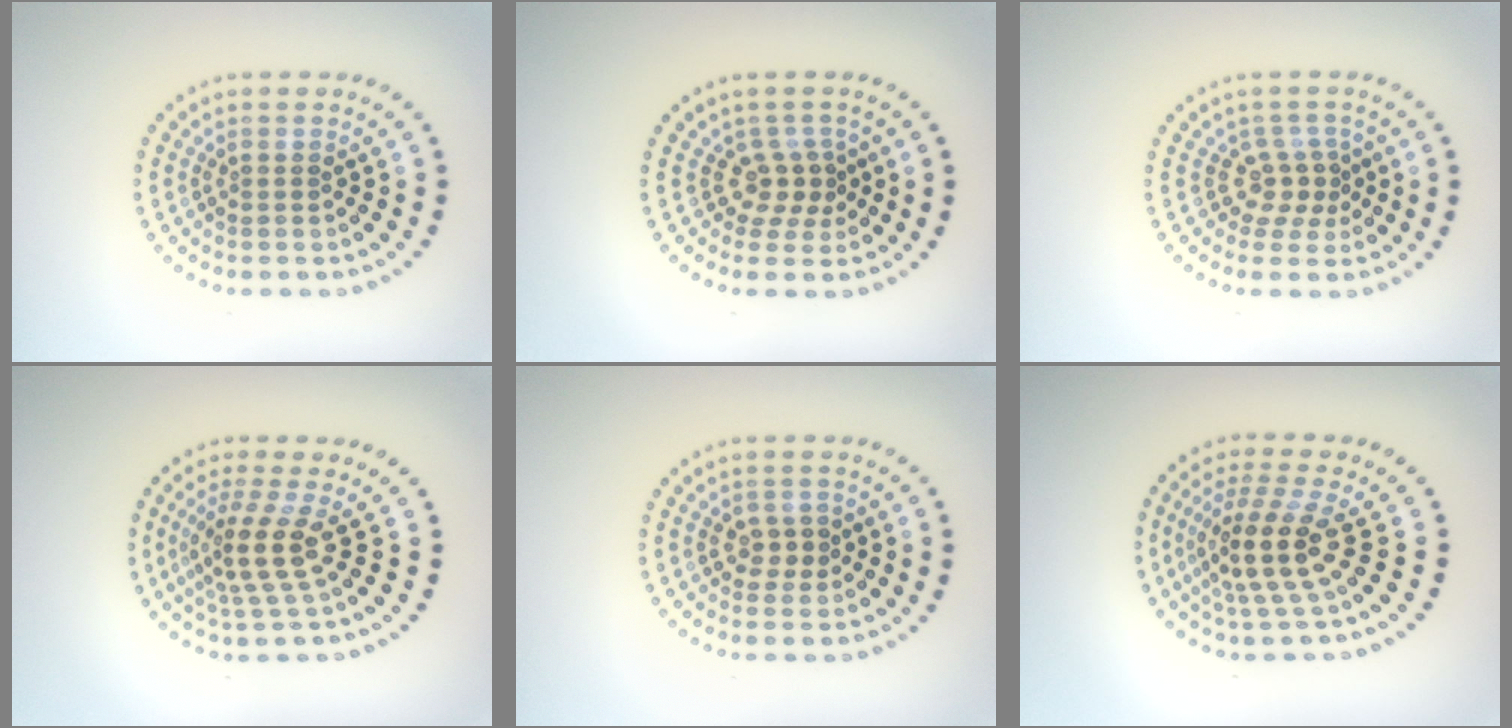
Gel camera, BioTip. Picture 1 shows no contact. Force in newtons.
{"total": 2.5, "press": 1.8, "slide": 1.8}
{"total": 2.5, "press": 1.7, "slide": 1.8}
{"total": 3.6, "press": 2.7, "slide": 2.4}
{"total": 1.8, "press": 1.7, "slide": 0.5}
{"total": 4.6, "press": 3.8, "slide": 2.6}